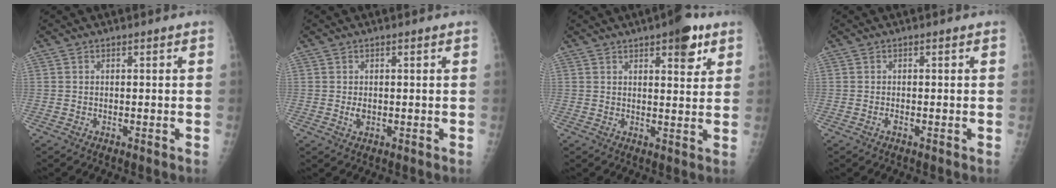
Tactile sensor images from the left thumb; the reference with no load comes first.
{"total": 1.6, "force": [0.0, 1.1, 1.2], "torque": [-0.017, -0.002, 0.003]}
{"total": 7.2, "force": [4.2, 2.6, 5.3], "torque": [-0.051, -0.017, 0.051]}
{"total": 0.5, "force": [-0.3, 0.2, 0.4], "torque": [-0.008, 0.000, -0.006]}